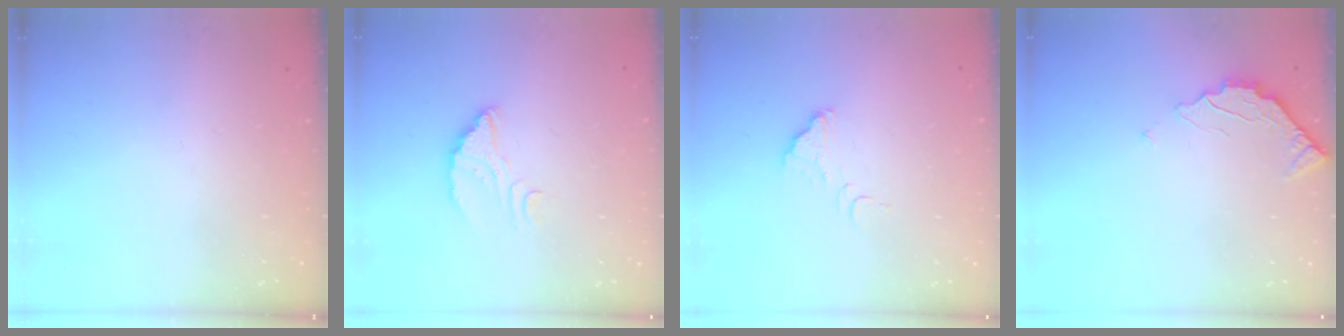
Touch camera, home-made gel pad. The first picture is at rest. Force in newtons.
{"total": 5.6, "press": 5.6, "slide": 0.4}
{"total": 2.7, "press": 2.7, "slide": 0.2}
{"total": 2.4, "press": 2.4, "slide": 0.2}